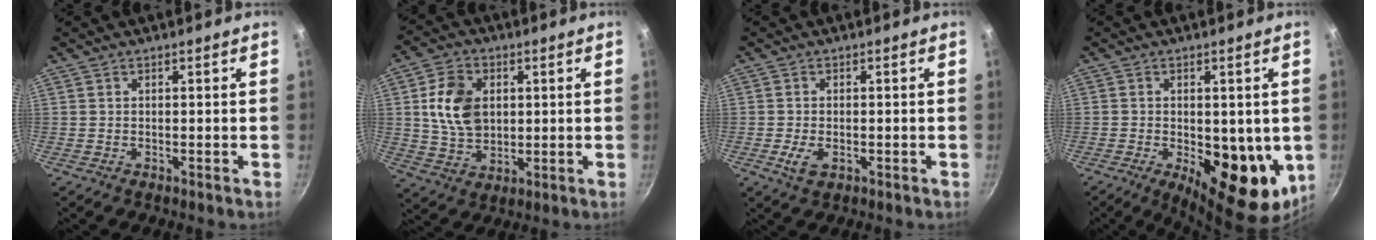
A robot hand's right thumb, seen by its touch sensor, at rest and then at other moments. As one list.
[{"total": 11.4, "force": [2.0, 8.1, 7.8], "torque": [-0.126, -0.004, 0.040]}, {"total": 3.5, "force": [-1.0, 2.0, 2.7], "torque": [-0.050, -0.002, -0.017]}, {"total": 15.3, "force": [-2.5, 7.4, 13.1], "torque": [-0.150, -0.026, -0.023]}]